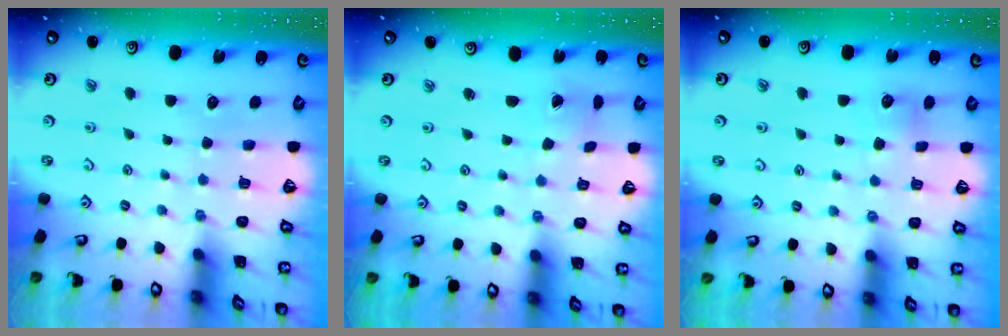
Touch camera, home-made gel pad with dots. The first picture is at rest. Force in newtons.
{"total": 0.9, "press": 0.9, "slide": 0.3}
{"total": 4.2, "press": 4.2, "slide": 0.4}